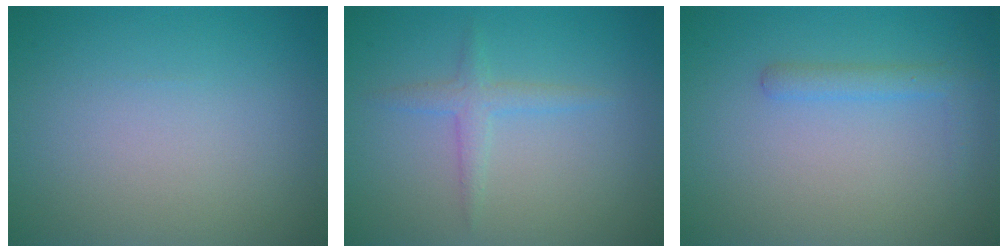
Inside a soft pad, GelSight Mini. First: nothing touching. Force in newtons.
{"total": 1.7, "press": 1.7, "slide": 0.1}
{"total": 1.6, "press": 1.6, "slide": 0.1}